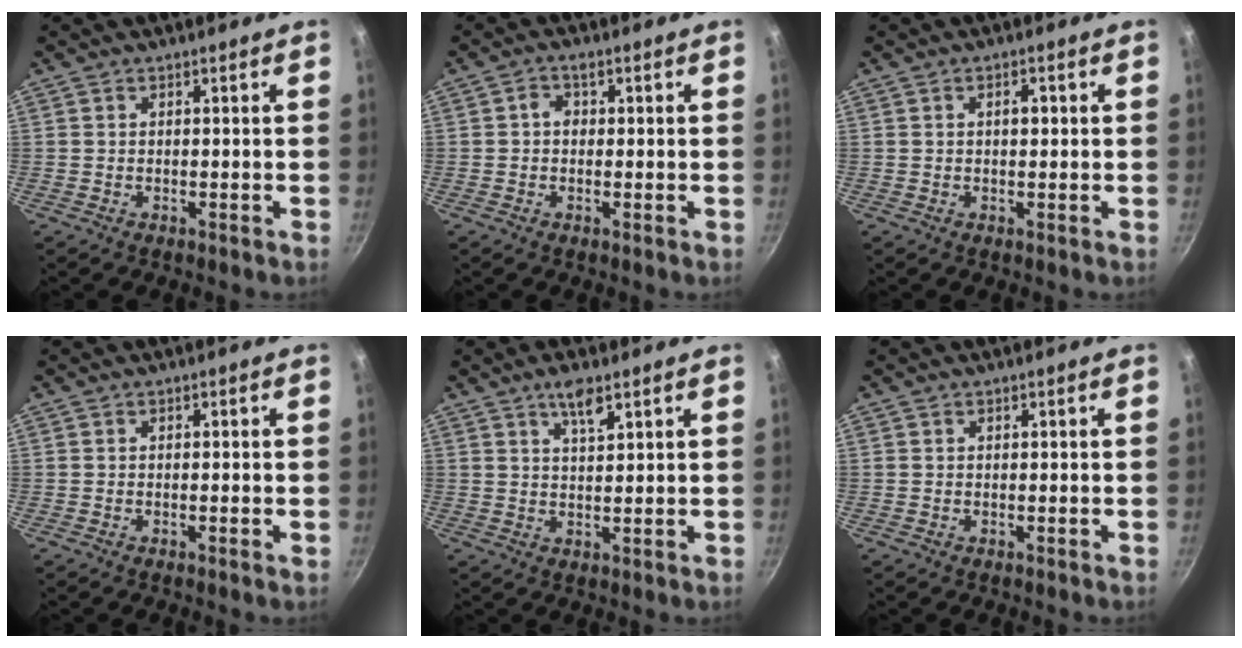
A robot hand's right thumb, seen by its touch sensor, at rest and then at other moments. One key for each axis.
{"total": 2.7, "fx": 0.2, "fy": 2.1, "fz": 1.6, "tx": -0.019, "ty": 0.004, "tz": -0.003}
{"total": 2.1, "fx": 0.3, "fy": 1.2, "fz": 1.7, "tx": -0.016, "ty": 0.002, "tz": 0.003}
{"total": 0.7, "fx": -0.2, "fy": 0.1, "fz": 0.6, "tx": -0.009, "ty": 0.001, "tz": -0.005}
{"total": 4.5, "fx": 2.7, "fy": 1.4, "fz": 3.3, "tx": -0.055, "ty": -0.013, "tz": 0.048}
{"total": 0.0}